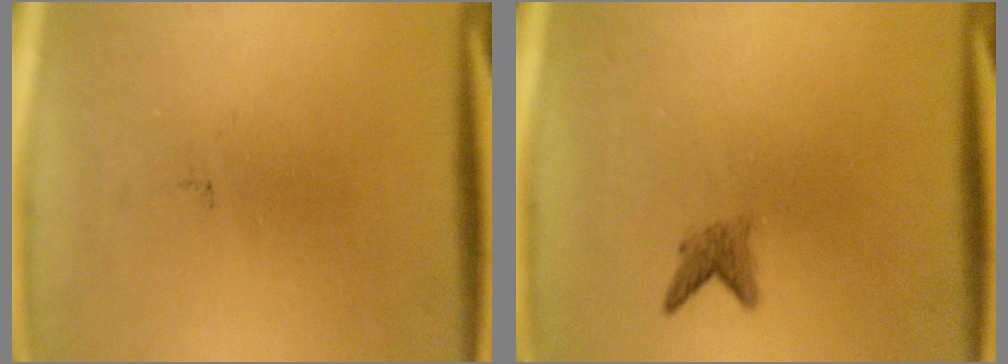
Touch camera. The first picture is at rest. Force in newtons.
{"total": 1.7}